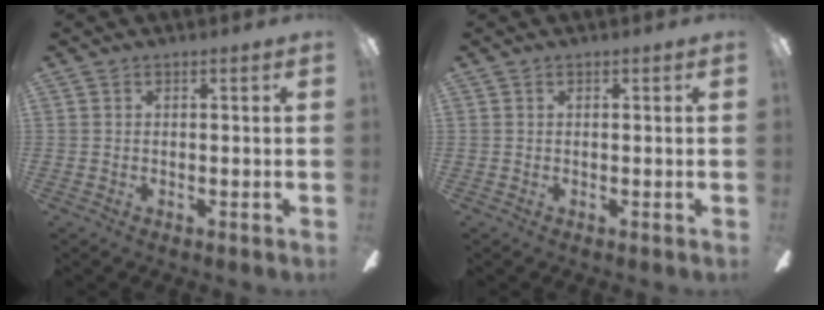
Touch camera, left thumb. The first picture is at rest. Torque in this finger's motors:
{"motor_torque": [-0.10, 0.10, 0.00, 0.01, 0.00]}